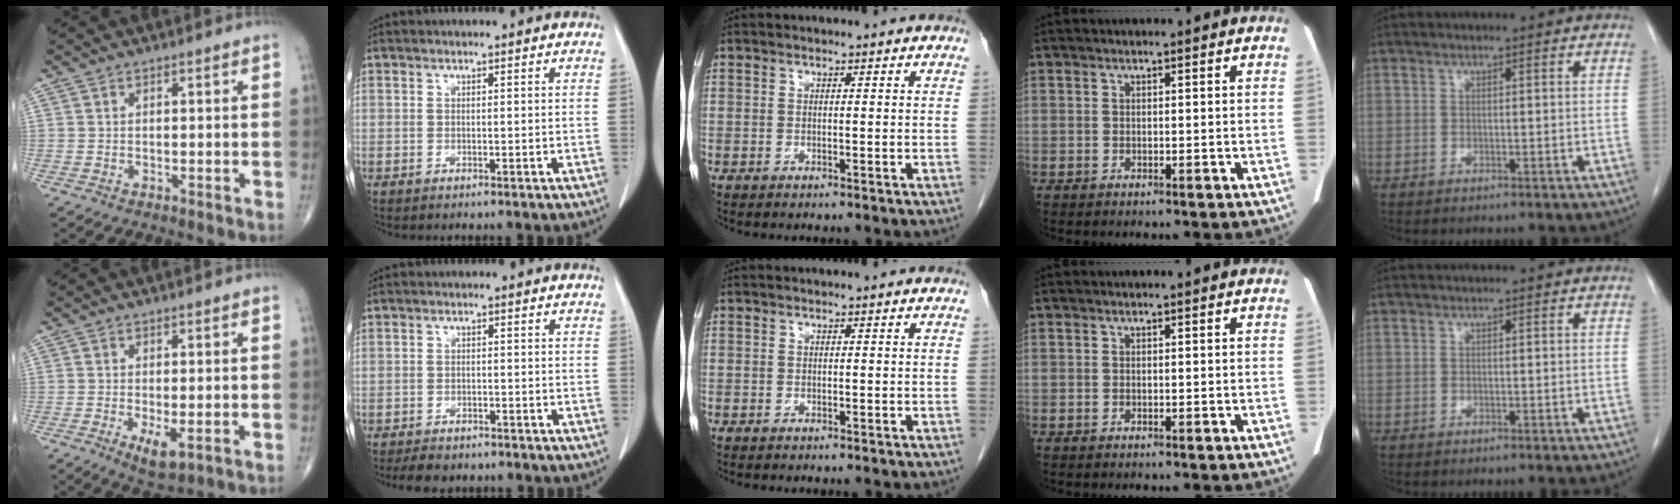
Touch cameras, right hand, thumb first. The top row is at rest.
{"thumb": {"total": 4.3, "force": [-1.3, 1.6, 3.8], "torque": [-0.067, -0.013, -0.016]}, "index": {"total": 4.8, "force": [-4.0, 1.9, 1.6], "torque": [-0.024, -0.004, -0.053]}}